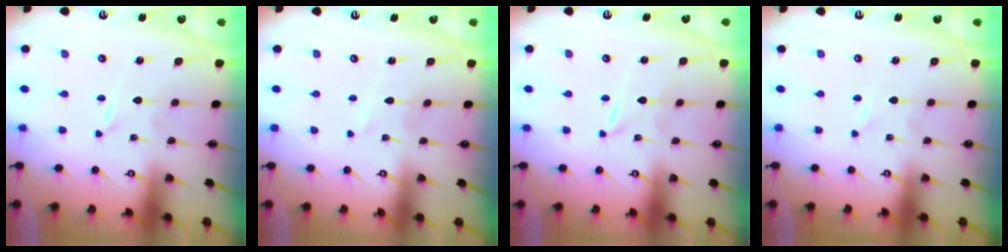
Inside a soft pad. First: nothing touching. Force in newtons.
{"total": 3.9, "press": 3.9, "slide": 0.3}
{"total": 1.2, "press": 1.2, "slide": 0.1}
{"total": 0.0}